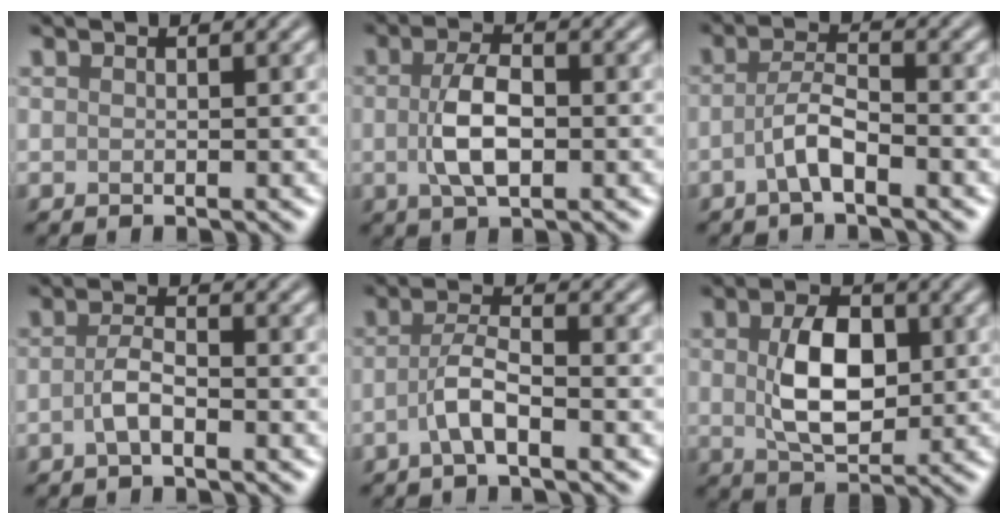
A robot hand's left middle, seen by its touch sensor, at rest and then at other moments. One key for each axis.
{"total": 4.3, "fx": -0.3, "fy": 2.0, "fz": 3.8, "tx": -0.080, "ty": 0.002, "tz": -0.006}
{"total": 2.9, "fx": -1.3, "fy": 0.7, "fz": 2.5, "tx": -0.049, "ty": 0.008, "tz": -0.032}
{"total": 2.1, "fx": -0.9, "fy": 0.7, "fz": 1.8, "tx": -0.038, "ty": 0.004, "tz": -0.021}
{"total": 3.0, "fx": -1.3, "fy": 0.7, "fz": 2.7, "tx": -0.053, "ty": 0.008, "tz": -0.031}
{"total": 6.3, "fx": 0.5, "fy": 3.8, "fz": 5.0, "tx": -0.099, "ty": 0.000, "tz": 0.012}